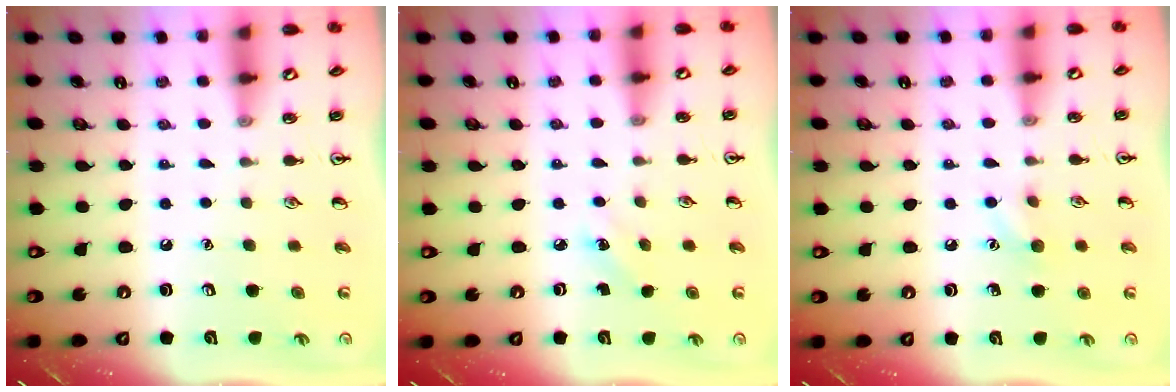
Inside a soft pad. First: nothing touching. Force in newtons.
{"total": 2.5, "press": 2.3, "slide": 0.9}
{"total": 5.8, "press": 5.5, "slide": 1.9}